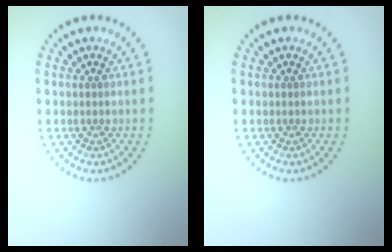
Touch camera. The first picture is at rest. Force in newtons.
{"total": 0.0}